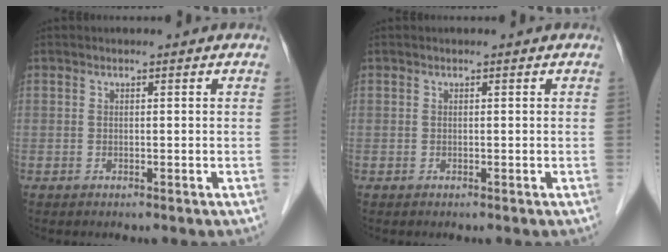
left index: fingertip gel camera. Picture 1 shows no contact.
{"total": 0.0}